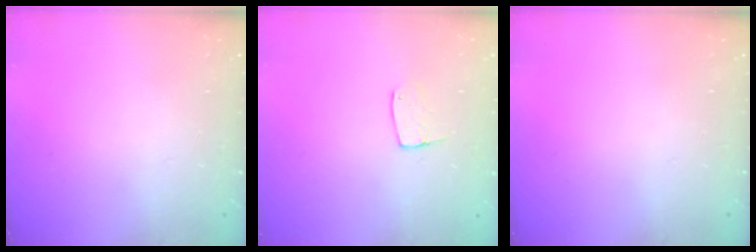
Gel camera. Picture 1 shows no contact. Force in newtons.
{"total": 6.5, "press": 6.5, "slide": 0.4}
{"total": 0.0}